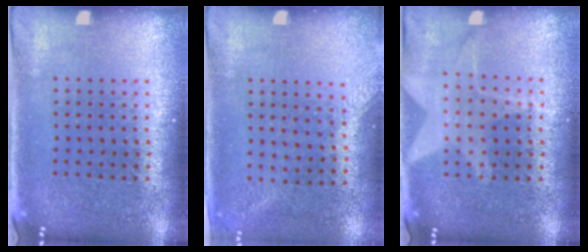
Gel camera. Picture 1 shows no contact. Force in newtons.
{"total": 1.3, "press": 1.1, "slide": 0.8}
{"total": 1.3, "press": 1.3, "slide": 0.5}